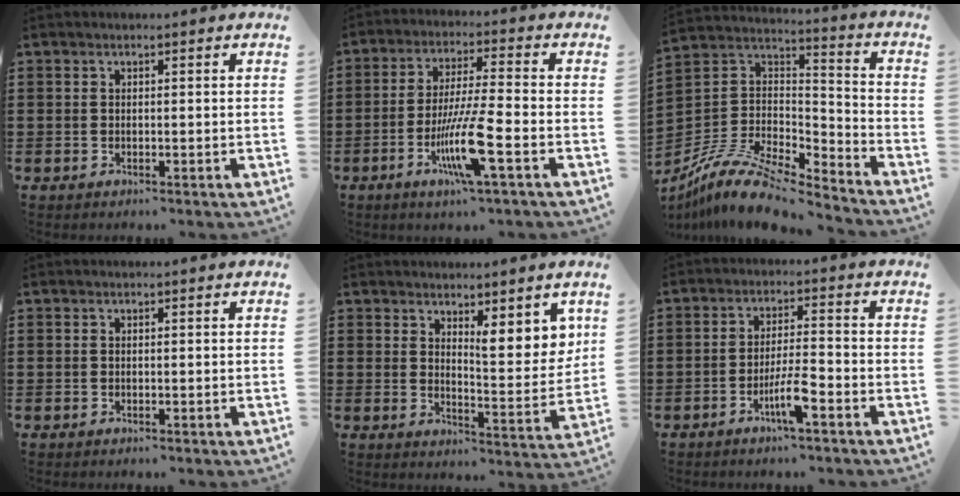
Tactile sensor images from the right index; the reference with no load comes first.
{"total": 10.0, "force": [-4.1, 0.8, 9.1], "torque": [-0.181, -0.012, -0.079]}
{"total": 11.5, "force": [-9.4, 3.3, 5.7], "torque": [-0.118, 0.027, -0.185]}
{"total": 0.0}
{"total": 6.0, "force": [4.6, 1.9, 3.3], "torque": [-0.046, -0.026, 0.077]}
{"total": 5.1, "force": [-2.7, 0.7, 4.3], "torque": [-0.085, -0.004, -0.051]}